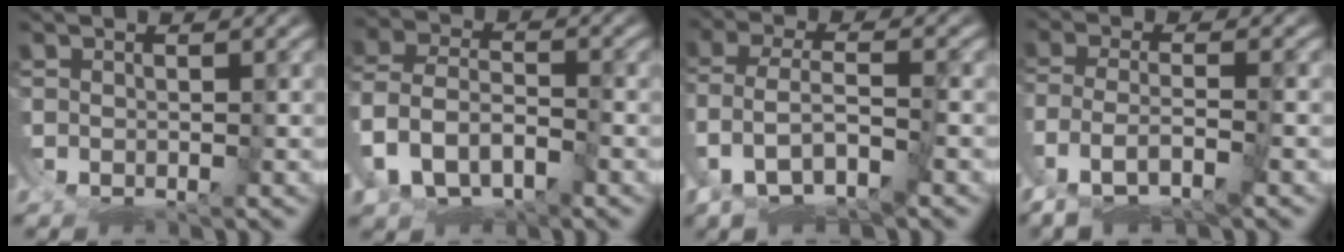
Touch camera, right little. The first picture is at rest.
{"total": 5.1, "force": [-1.7, 4.5, 1.7], "torque": [-0.073, -0.029, -0.022]}
{"total": 6.9, "force": [-1.7, 5.3, 4.0], "torque": [-0.115, -0.017, -0.025]}
{"total": 5.5, "force": [-2.5, 3.2, 3.7], "torque": [-0.094, -0.025, -0.030]}